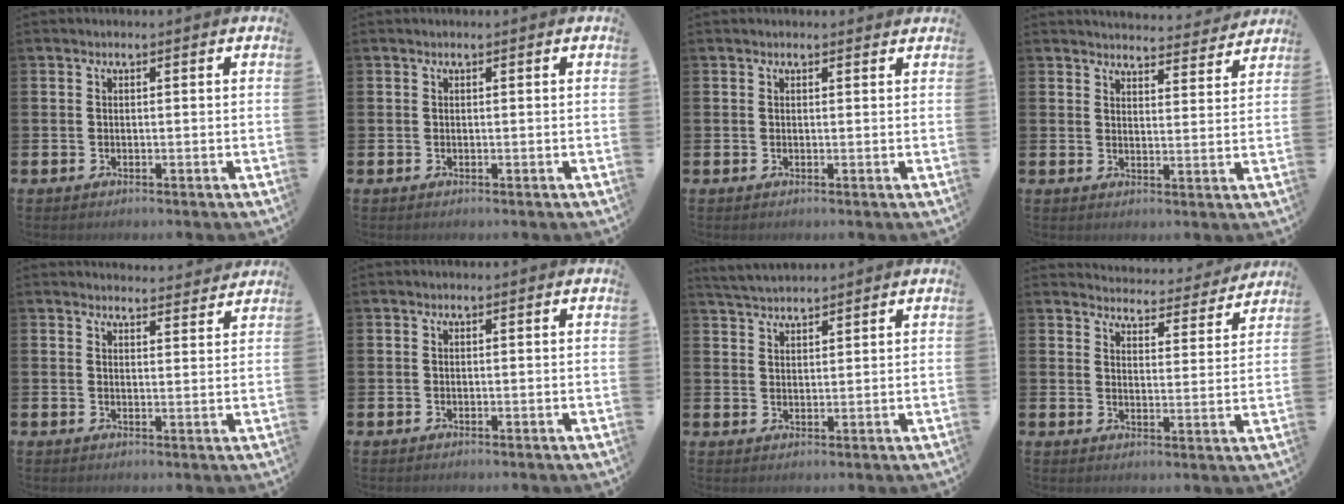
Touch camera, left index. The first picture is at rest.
{"total": 0.0}
{"total": 0.6, "force": [0.6, 0.2, 0.2], "torque": [0.006, 0.000, 0.009]}
{"total": 4.3, "force": [4.2, 0.5, 0.1], "torque": [-0.005, -0.034, 0.073]}
{"total": 3.3, "force": [3.3, 0.3, -0.1], "torque": [0.005, -0.024, 0.057]}
{"total": 0.0}
{"total": 3.4, "force": [3.3, 0.5, 0.4], "torque": [-0.016, -0.012, 0.062]}
{"total": 4.4, "force": [4.3, 0.7, 0.1], "torque": [-0.010, -0.040, 0.070]}